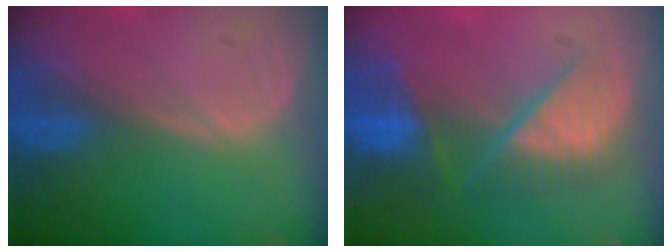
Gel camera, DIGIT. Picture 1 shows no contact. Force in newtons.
{"total": 9.7, "press": 8.3, "slide": 5.1}